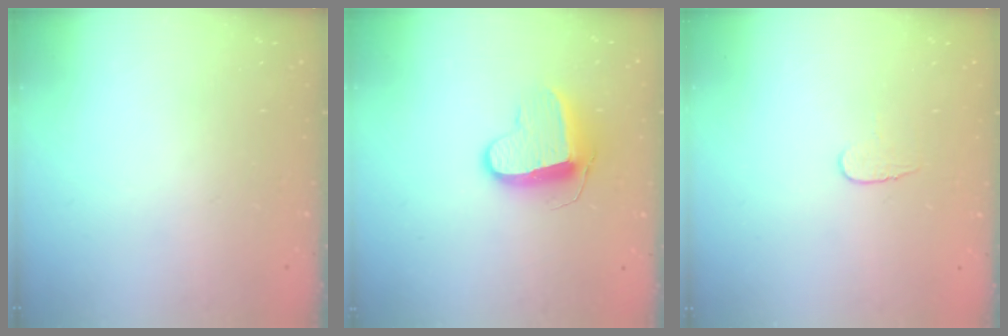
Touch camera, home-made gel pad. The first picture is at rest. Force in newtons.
{"total": 10.1, "press": 10.1, "slide": 0.3}
{"total": 4.3, "press": 4.2, "slide": 0.4}